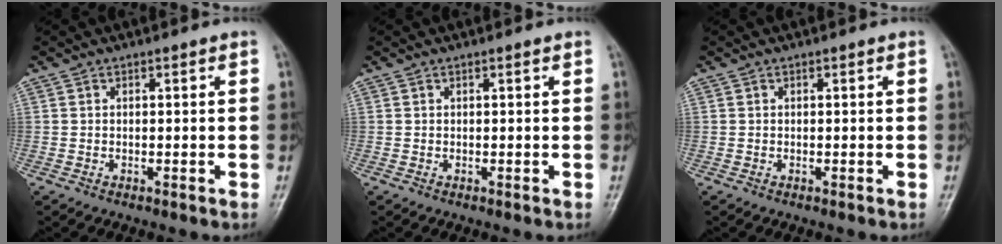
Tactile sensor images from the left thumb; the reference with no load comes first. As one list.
[{"total": 0.0}, {"total": 0.0}]